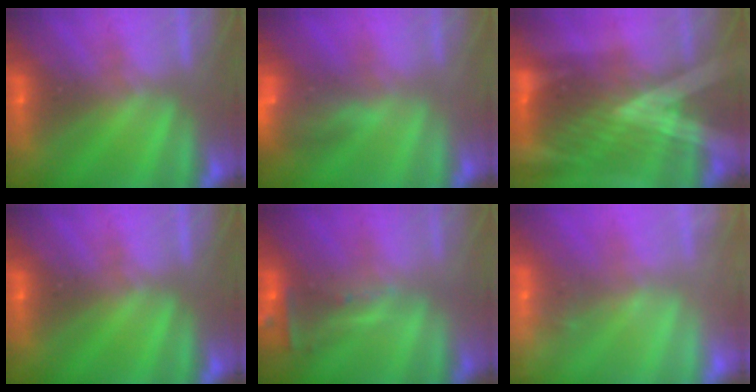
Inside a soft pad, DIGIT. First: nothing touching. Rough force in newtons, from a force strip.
{"total": 7.7}
{"total": 2.9}
{"total": 0.0}
{"total": 2.5}
{"total": 2.2}